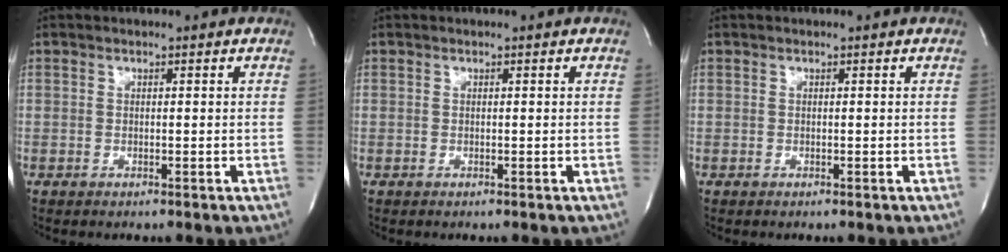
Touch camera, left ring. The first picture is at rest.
{"total": 0.0}
{"total": 0.0}